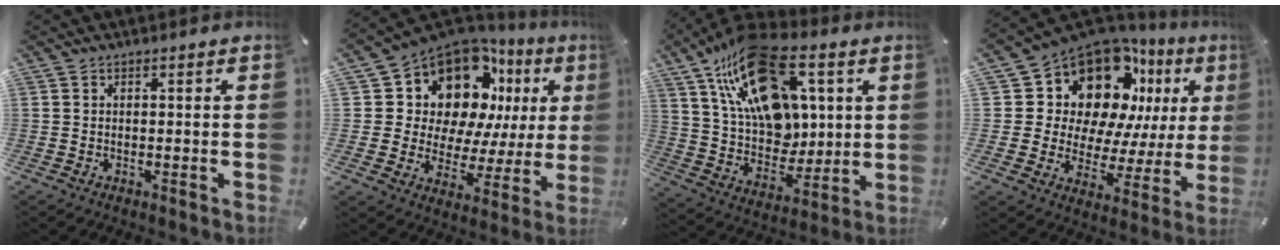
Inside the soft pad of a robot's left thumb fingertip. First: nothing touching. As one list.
[{"total": 15.4, "force": [9.3, 10.2, 6.8], "torque": [-0.114, -0.089, 0.165]}, {"total": 22.7, "force": [10.3, 14.7, 13.8], "torque": [-0.248, -0.054, 0.185]}, {"total": 16.5, "force": [10.4, 10.7, 7.2], "torque": [-0.115, -0.099, 0.183]}]